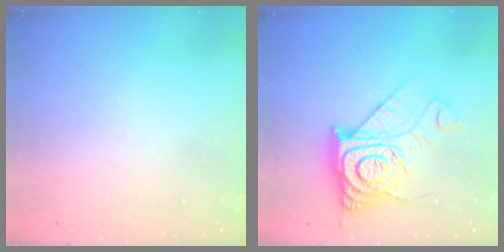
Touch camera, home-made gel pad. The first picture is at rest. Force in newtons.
{"total": 15.1, "press": 15.0, "slide": 1.4}